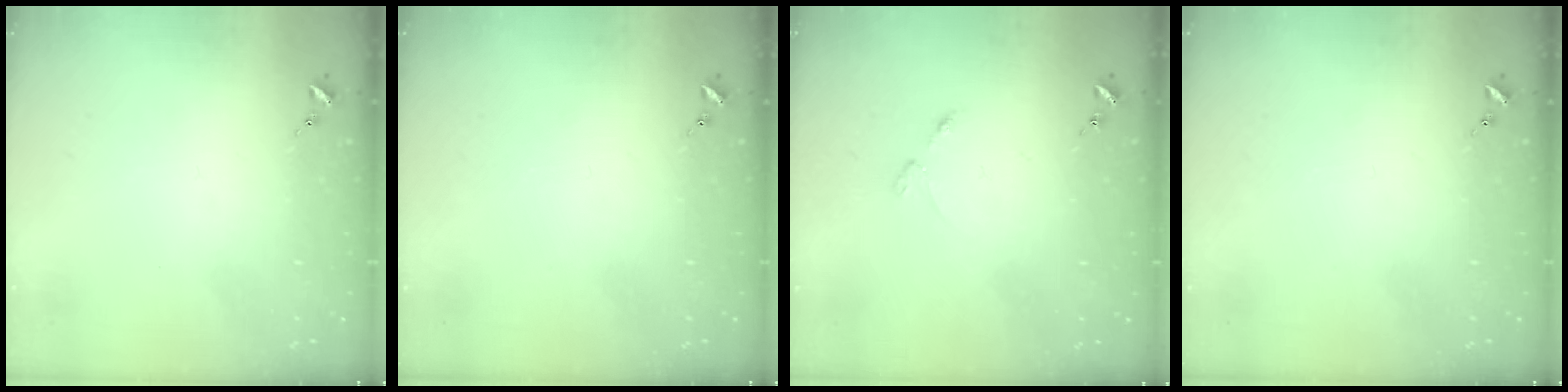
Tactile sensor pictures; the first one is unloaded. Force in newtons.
{"total": 0.0}
{"total": 2.5, "press": 2.4, "slide": 0.4}
{"total": 0.0}